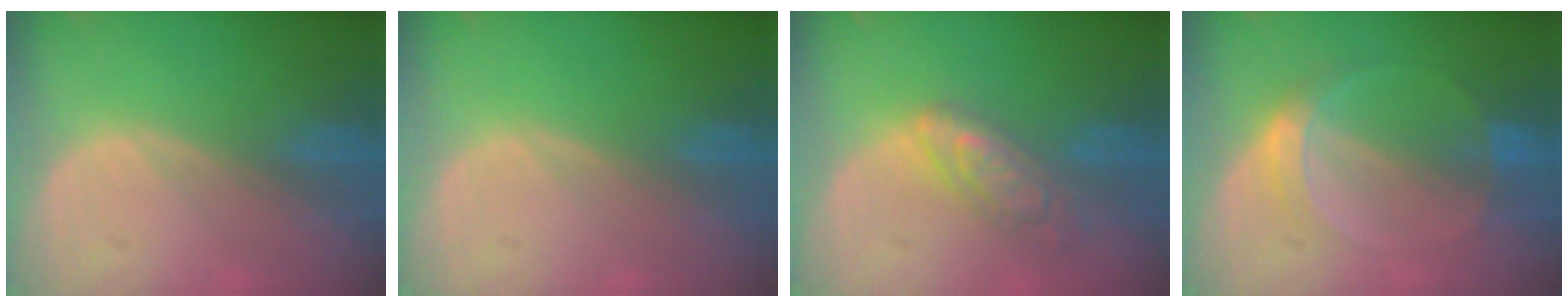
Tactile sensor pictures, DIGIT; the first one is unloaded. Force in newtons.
{"total": 0.0}
{"total": 6.4, "press": 5.6, "slide": 3.1}
{"total": 5.1, "press": 4.7, "slide": 2.0}